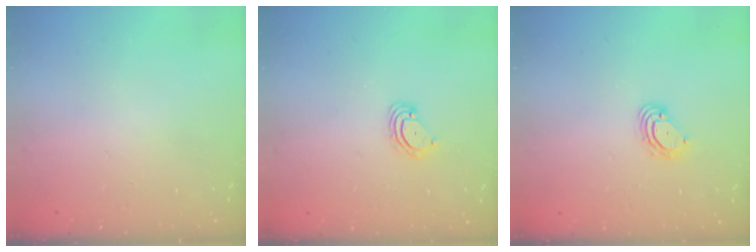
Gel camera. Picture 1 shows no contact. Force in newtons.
{"total": 4.5, "press": 4.5, "slide": 0.3}
{"total": 5.0, "press": 4.9, "slide": 0.4}